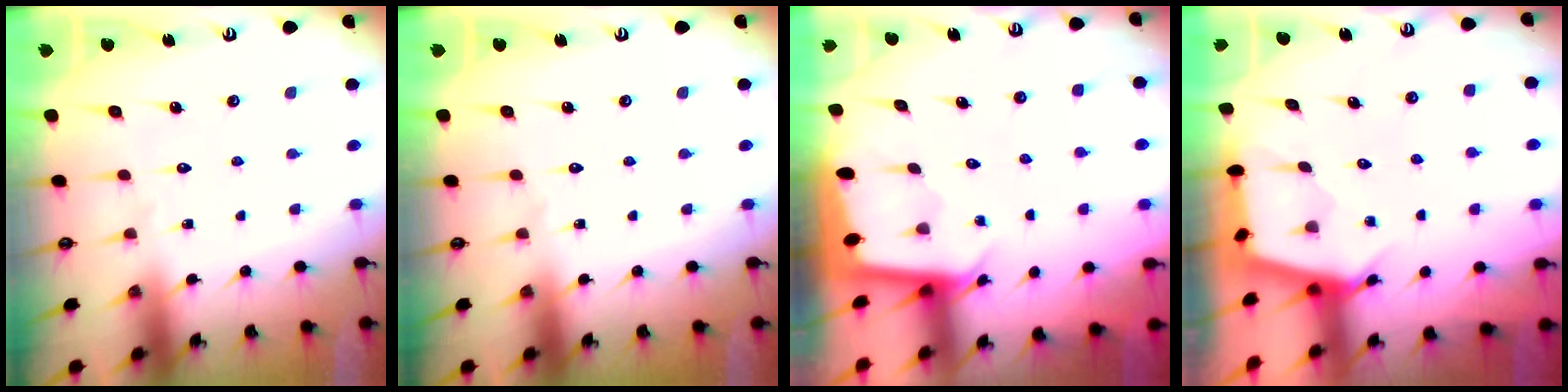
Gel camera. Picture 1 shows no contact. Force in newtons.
{"total": 0.0}
{"total": 1.9, "press": 1.9, "slide": 0.1}
{"total": 2.6, "press": 2.6, "slide": 0.4}